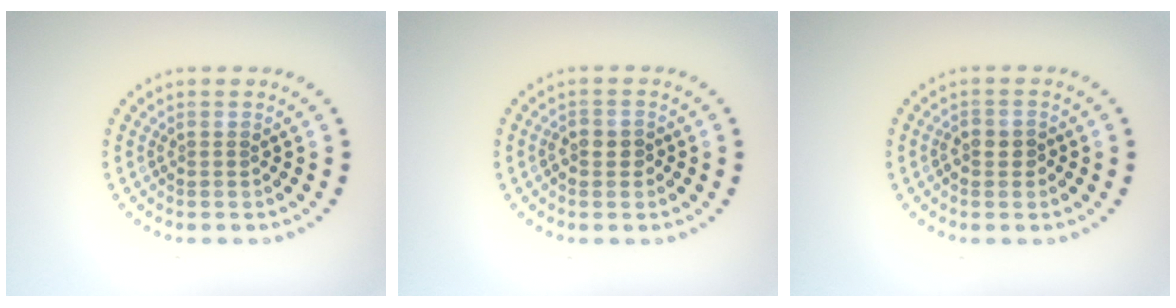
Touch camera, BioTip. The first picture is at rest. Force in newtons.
{"total": 1.8, "press": 1.8, "slide": 0.5}
{"total": 1.8, "press": 1.8, "slide": 0.5}